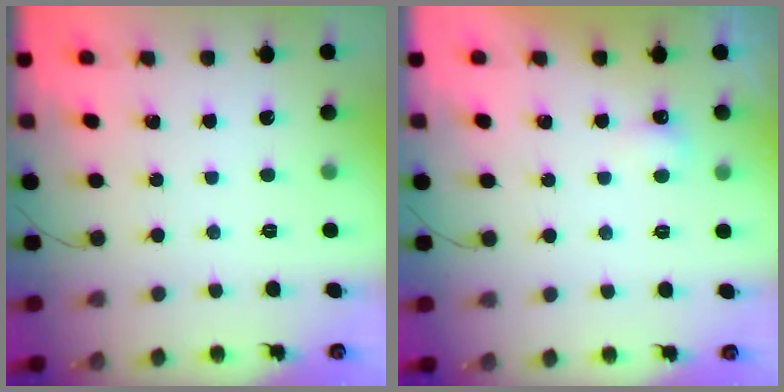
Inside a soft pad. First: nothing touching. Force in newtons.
{"total": 3.1, "press": 3.0, "slide": 0.7}